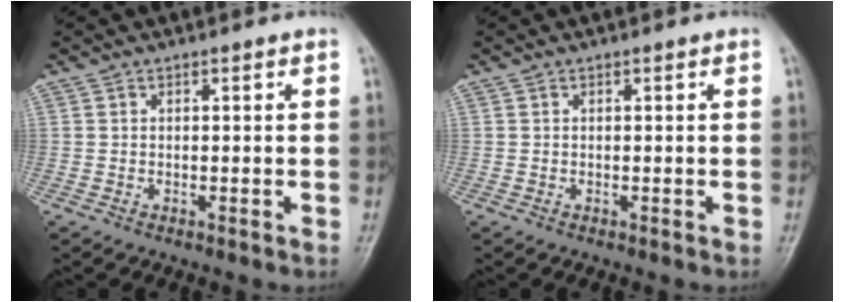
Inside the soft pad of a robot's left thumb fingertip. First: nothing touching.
{"total": 0.0}